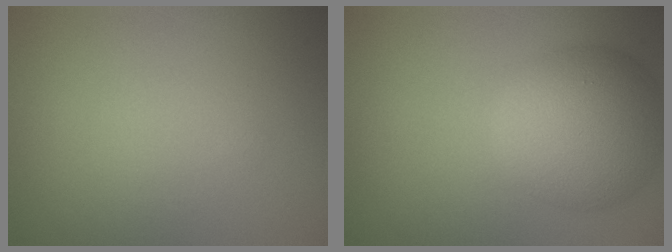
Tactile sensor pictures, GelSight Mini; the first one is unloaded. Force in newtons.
{"total": 7.3, "press": 7.3, "slide": 0.4}